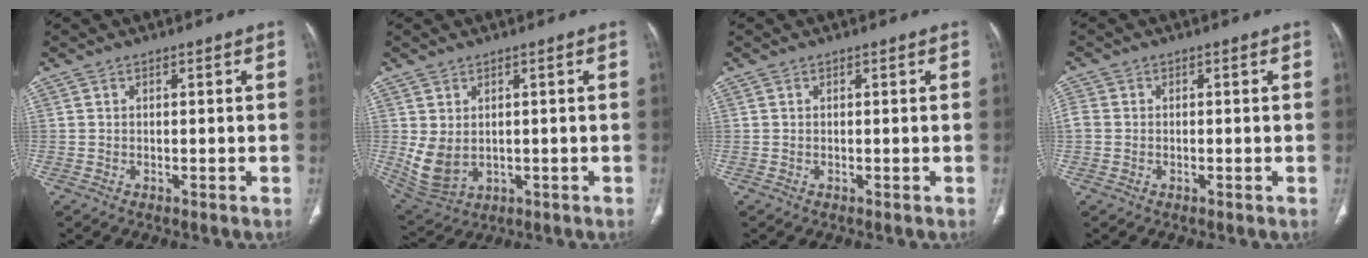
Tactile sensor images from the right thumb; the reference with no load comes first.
{"total": 6.6, "force": [0.4, 4.8, 4.5], "torque": [-0.087, -0.008, 0.035]}
{"total": 0.0}
{"total": 2.5, "force": [-0.2, 2.2, 1.2], "torque": [-0.033, 0.002, -0.005]}